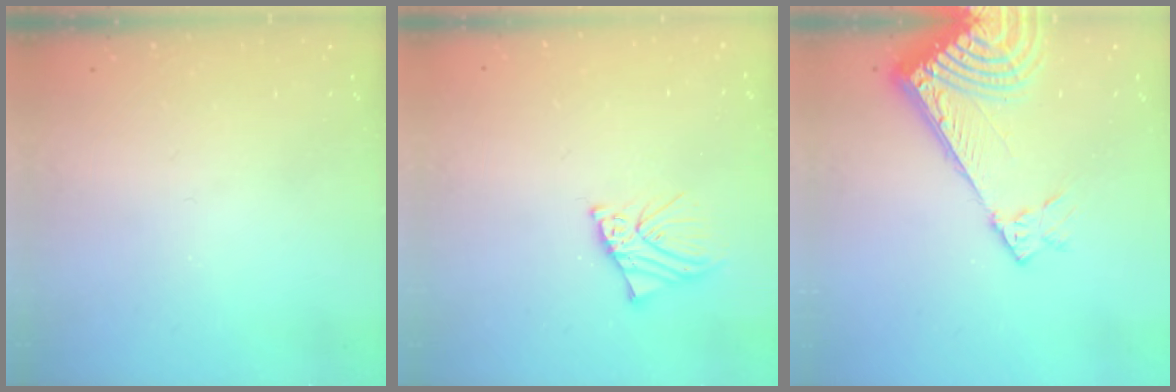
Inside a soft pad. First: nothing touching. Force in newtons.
{"total": 5.8, "press": 5.8, "slide": 0.7}
{"total": 9.3, "press": 9.2, "slide": 1.6}